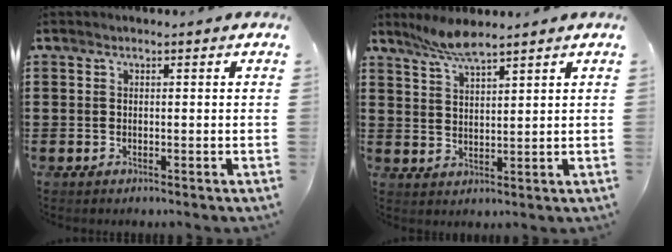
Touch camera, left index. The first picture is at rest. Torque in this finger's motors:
{"motor_torque": [0.73, 0.05, 0.31, 0.03]}